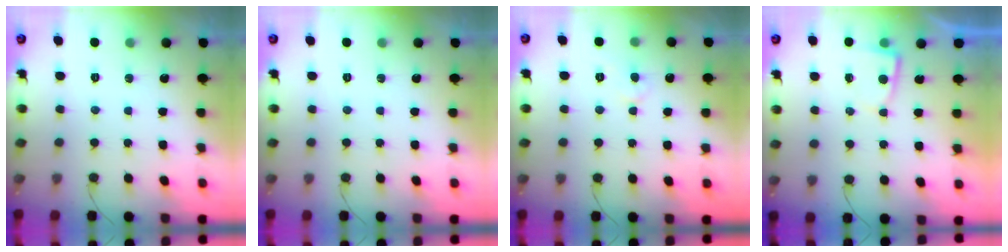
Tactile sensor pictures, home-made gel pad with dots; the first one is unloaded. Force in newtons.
{"total": 0.0}
{"total": 3.8, "press": 3.8, "slide": 0.3}
{"total": 3.0, "press": 3.0, "slide": 0.3}